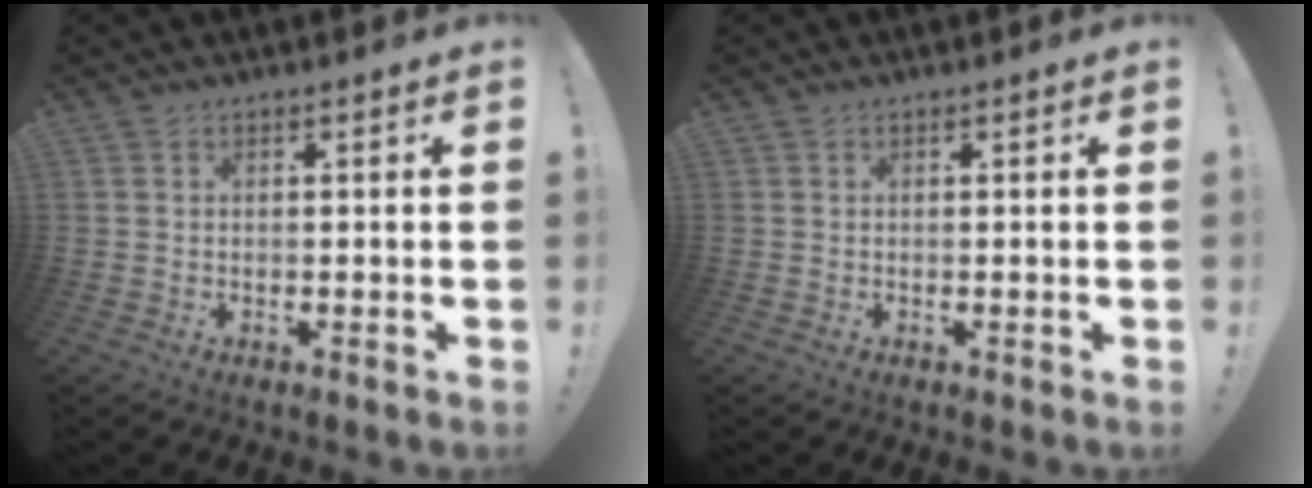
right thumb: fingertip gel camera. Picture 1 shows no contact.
{"total": 0.0}